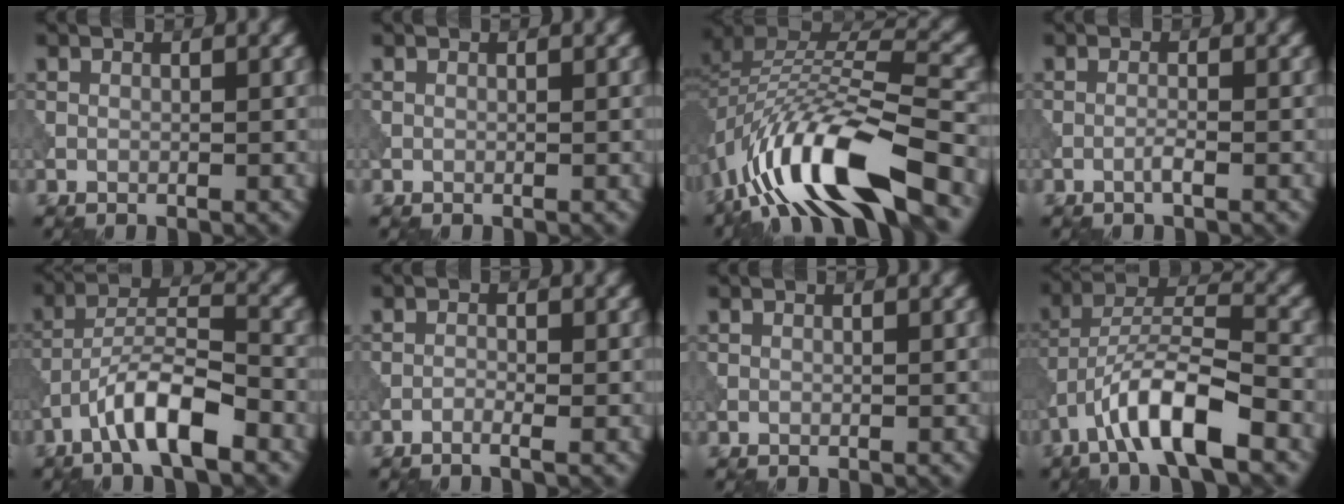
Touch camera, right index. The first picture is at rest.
{"total": 0.0}
{"total": 13.5, "force": [-7.7, 4.6, 10.1], "torque": [-0.186, 0.016, -0.140]}
{"total": 0.9, "force": [-0.4, 0.1, 0.8], "torque": [-0.014, 0.006, -0.011]}
{"total": 6.7, "force": [-4.0, 1.8, 5.1], "torque": [-0.088, 0.016, -0.073]}
{"total": 0.8, "force": [-0.6, 0.1, 0.6], "torque": [-0.011, 0.002, -0.015]}
{"total": 0.0}
{"total": 8.7, "force": [-4.7, 2.5, 6.9], "torque": [-0.117, 0.019, -0.086]}